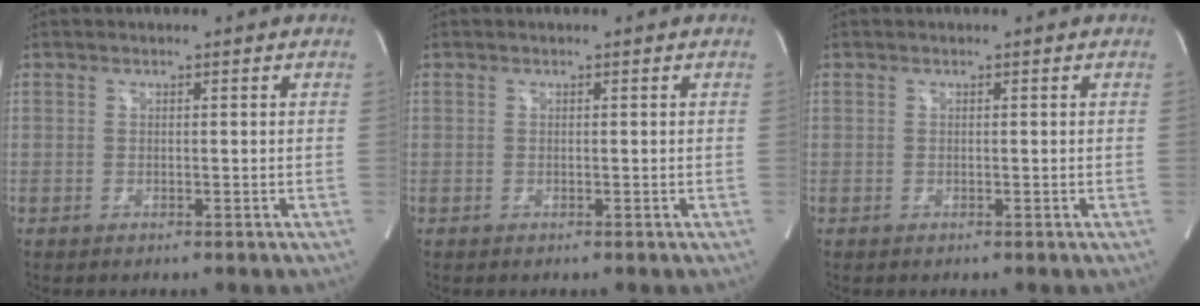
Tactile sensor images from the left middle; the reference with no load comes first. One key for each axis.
{"total": 0.0}
{"total": 0.0}